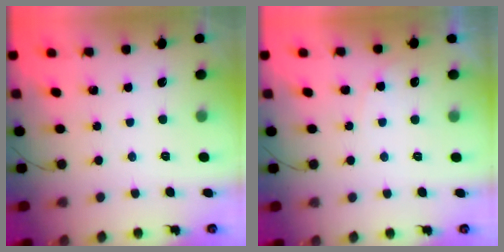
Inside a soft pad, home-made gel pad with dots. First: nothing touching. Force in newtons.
{"total": 5.2, "press": 5.2, "slide": 0.3}